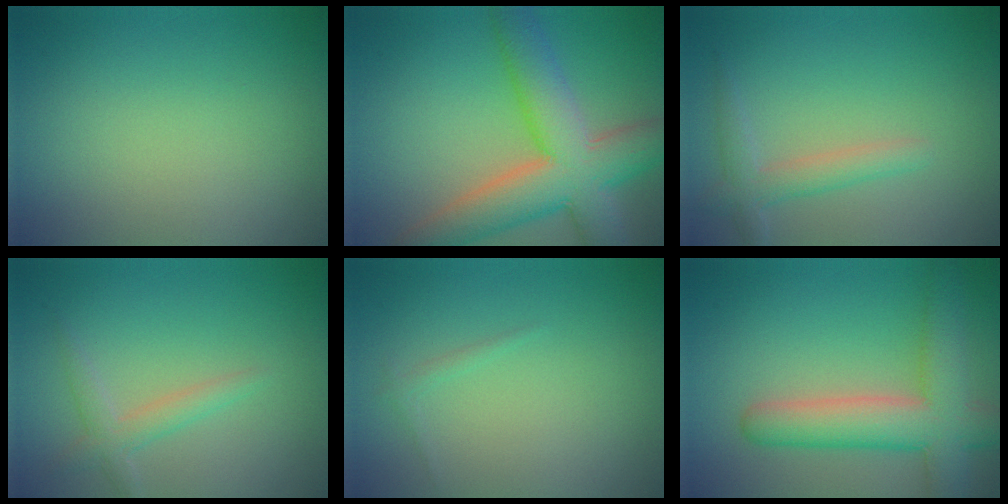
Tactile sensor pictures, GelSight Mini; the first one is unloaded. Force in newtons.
{"total": 9.2, "press": 9.1, "slide": 0.5}
{"total": 2.3, "press": 2.3, "slide": 0.2}
{"total": 1.9, "press": 1.9, "slide": 0.1}
{"total": 0.6, "press": 0.6, "slide": 0.0}
{"total": 6.8, "press": 6.8, "slide": 0.4}